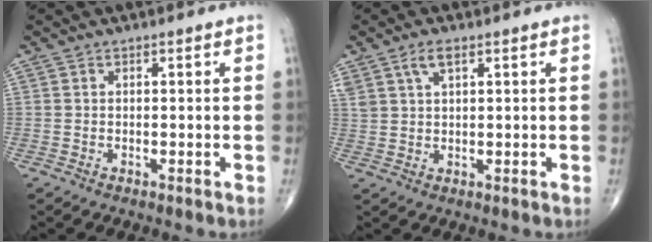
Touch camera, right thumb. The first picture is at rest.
{"total": 4.2, "force": [2.3, 1.8, 3.0], "torque": [-0.061, 0.002, 0.051]}